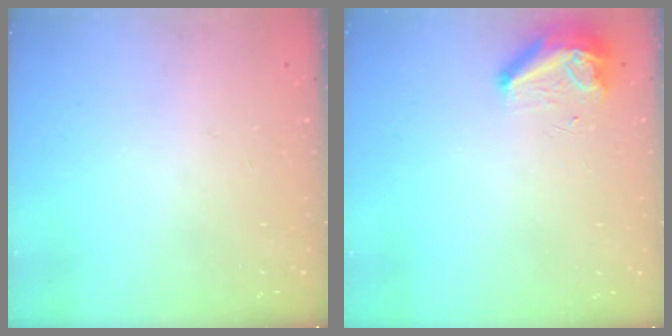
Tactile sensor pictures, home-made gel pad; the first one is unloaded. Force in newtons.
{"total": 8.4, "press": 8.4, "slide": 0.9}